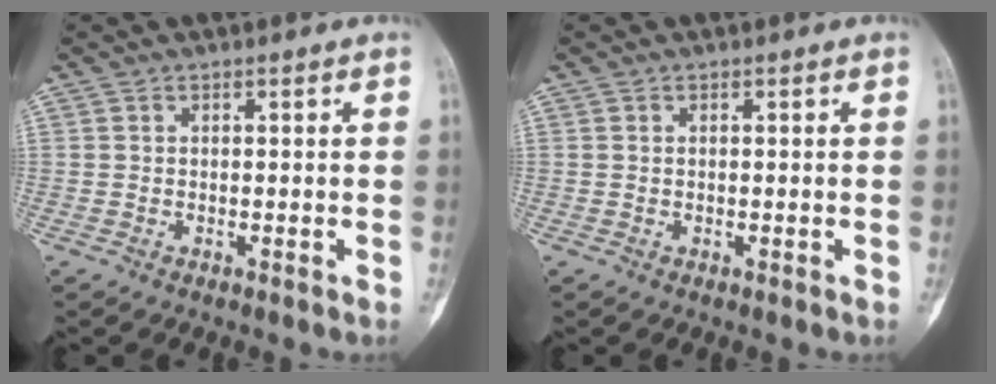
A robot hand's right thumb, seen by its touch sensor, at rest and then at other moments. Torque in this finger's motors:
{"motor_torque": [-0.44, 0.24, 0.01, -0.16, -0.10]}